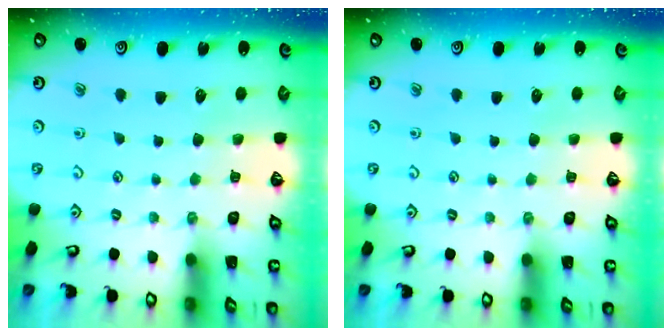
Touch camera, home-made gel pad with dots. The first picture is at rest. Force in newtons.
{"total": 0.0}